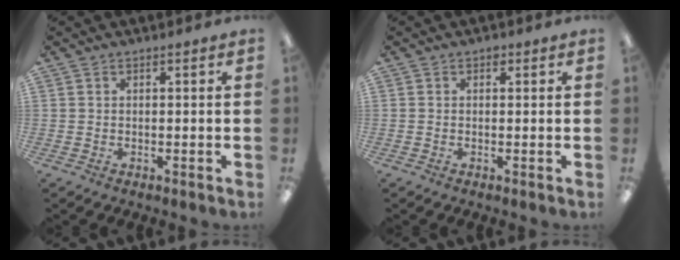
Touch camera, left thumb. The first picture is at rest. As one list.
[{"total": 1.0, "force": [0.6, 0.6, 0.5], "torque": [-0.011, 0.003, 0.010]}]